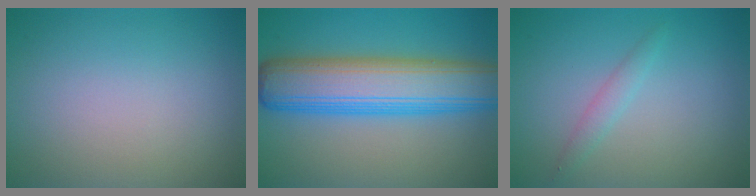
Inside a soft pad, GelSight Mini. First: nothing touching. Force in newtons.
{"total": 10.2, "press": 10.2, "slide": 0.2}
{"total": 1.3, "press": 1.3, "slide": 0.1}